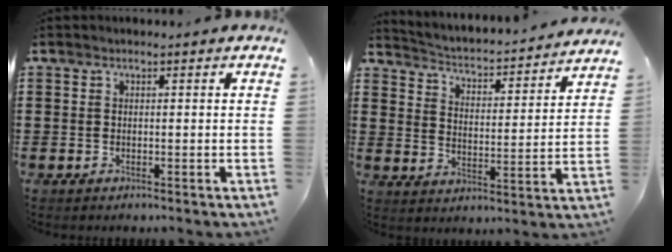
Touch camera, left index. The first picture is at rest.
{"total": 2.4, "force": [2.4, -0.2, 0.3], "torque": [-0.026, -0.035, 0.029]}